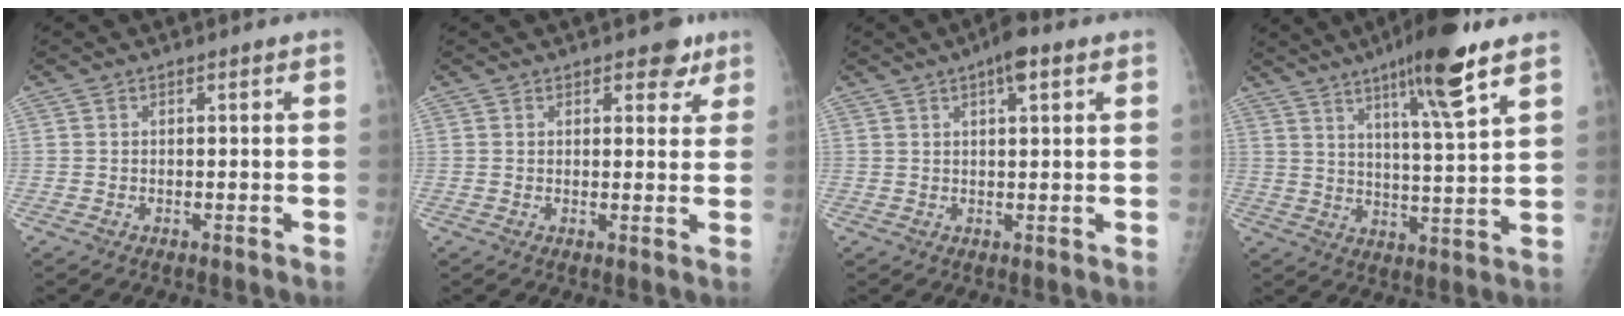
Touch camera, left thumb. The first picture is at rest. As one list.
[{"total": 4.1, "force": [2.7, 2.3, 2.1], "torque": [0.002, -0.011, 0.030]}, {"total": 4.7, "force": [2.5, 1.4, 3.8], "torque": [-0.051, -0.001, 0.032]}, {"total": 14.2, "force": [8.7, 1.3, 11.2], "torque": [-0.179, -0.045, 0.139]}]